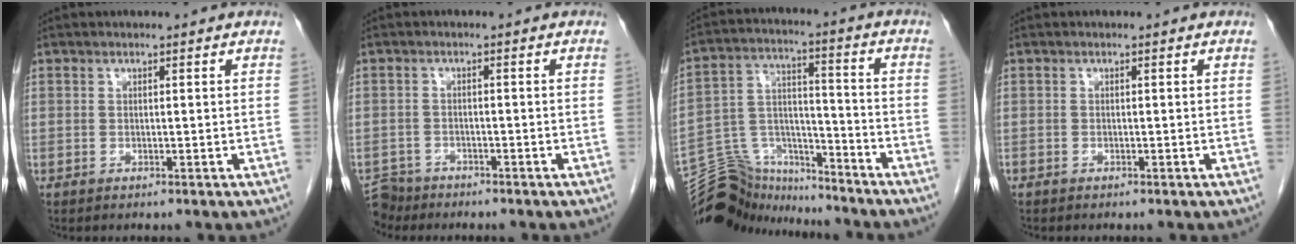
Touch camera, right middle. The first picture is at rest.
{"total": 4.0, "force": [-3.7, 1.6, -0.4], "torque": [0.008, -0.007, -0.068]}
{"total": 12.3, "force": [-12.0, 2.8, 0.3], "torque": [-0.016, 0.054, -0.212]}
{"total": 0.6, "force": [-0.5, 0.3, 0.1], "torque": [-0.010, 0.001, -0.012]}